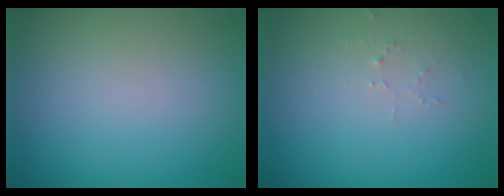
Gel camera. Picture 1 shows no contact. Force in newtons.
{"total": 1.1, "press": 1.1, "slide": 0.1}